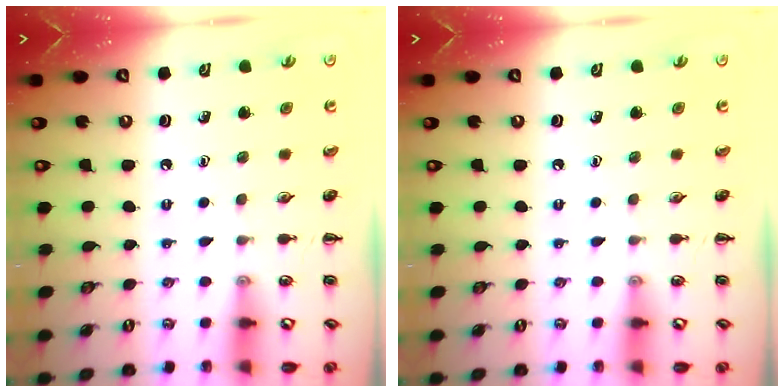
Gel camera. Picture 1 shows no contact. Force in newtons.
{"total": 0.0}